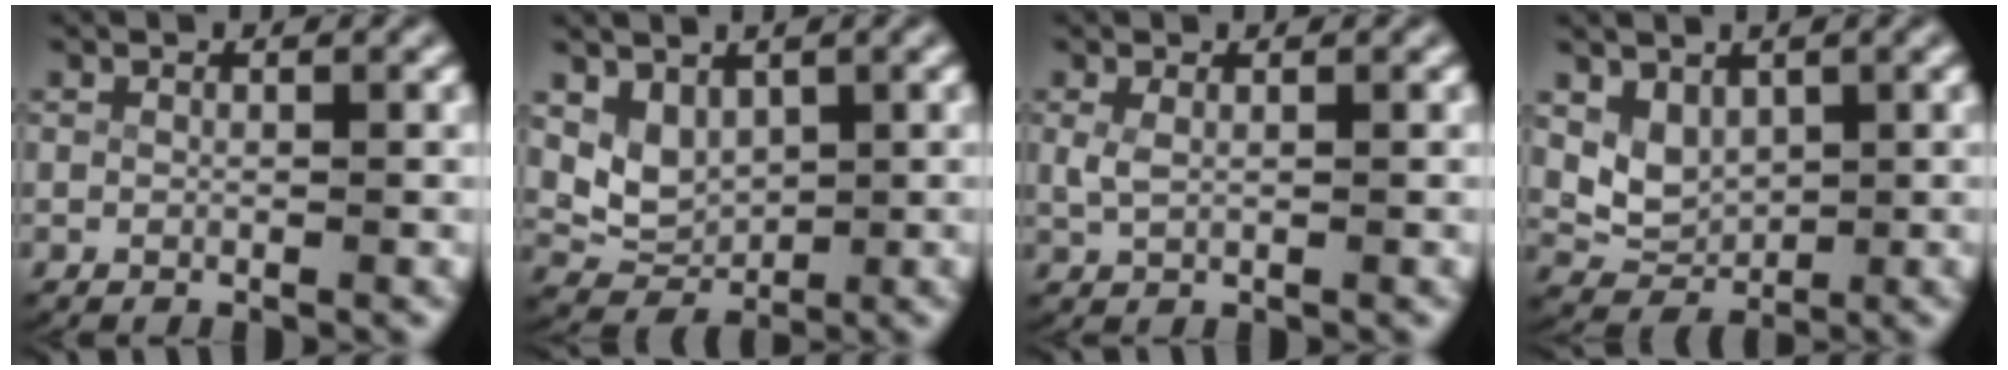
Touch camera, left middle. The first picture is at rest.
{"total": 6.2, "force": [1.0, 5.4, 2.9], "torque": [-0.076, -0.021, 0.021]}
{"total": 1.4, "force": [0.3, 0.7, 1.2], "torque": [-0.037, -0.009, 0.015]}
{"total": 5.5, "force": [0.9, 4.8, 2.6], "torque": [-0.070, -0.021, 0.022]}